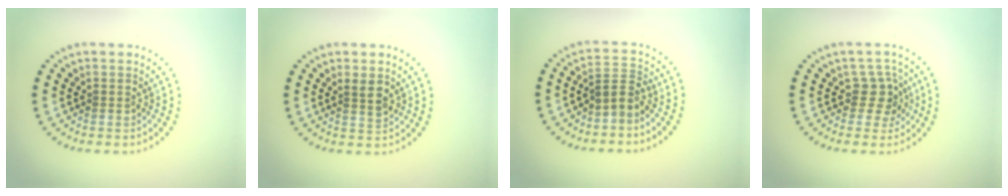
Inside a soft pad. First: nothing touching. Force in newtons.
{"total": 1.7, "press": 1.5, "slide": 0.8}
{"total": 2.2, "press": 1.5, "slide": 1.7}
{"total": 2.6, "press": 2.1, "slide": 1.5}